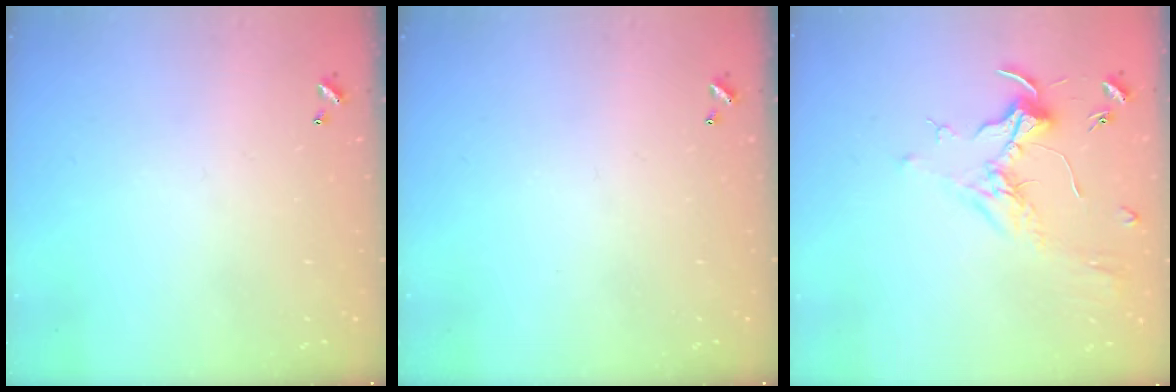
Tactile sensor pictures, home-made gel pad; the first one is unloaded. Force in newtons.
{"total": 0.0}
{"total": 1.8, "press": 1.6, "slide": 0.8}